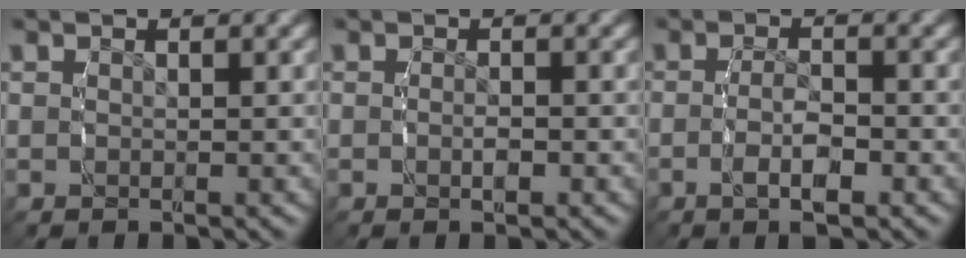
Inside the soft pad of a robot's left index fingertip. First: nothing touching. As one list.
[{"total": 0.8, "force": [-0.8, 0.0, 0.0], "torque": [-0.011, -0.005, -0.013]}, {"total": 2.7, "force": [-1.9, 0.8, 1.8], "torque": [-0.040, -0.004, -0.038]}]